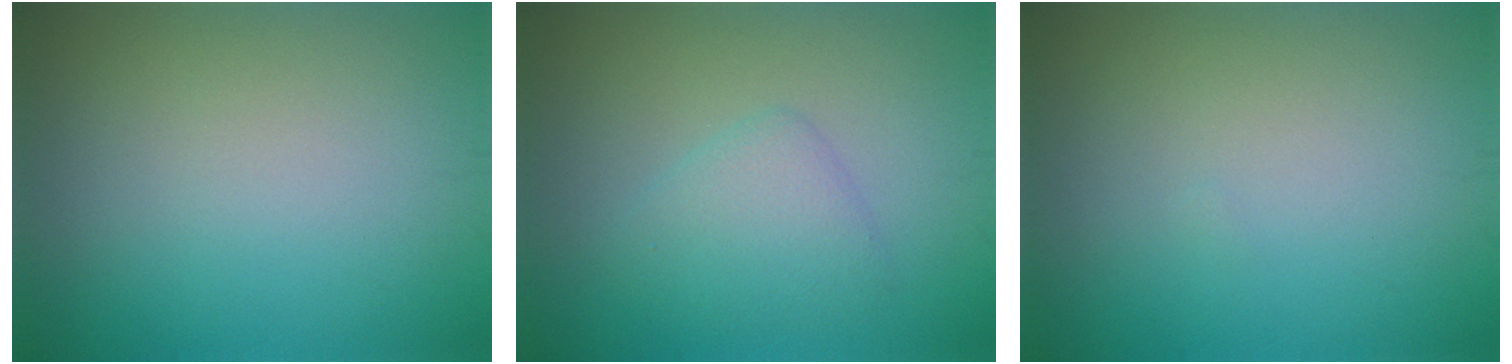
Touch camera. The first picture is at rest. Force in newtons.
{"total": 2.6, "press": 2.6, "slide": 0.3}
{"total": 0.0}